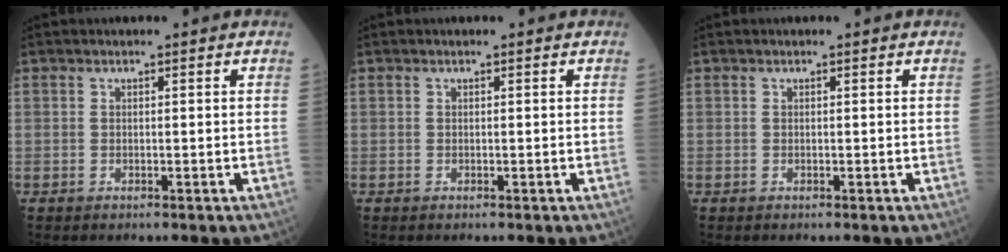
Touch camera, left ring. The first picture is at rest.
{"total": 0.0}
{"total": 0.0}